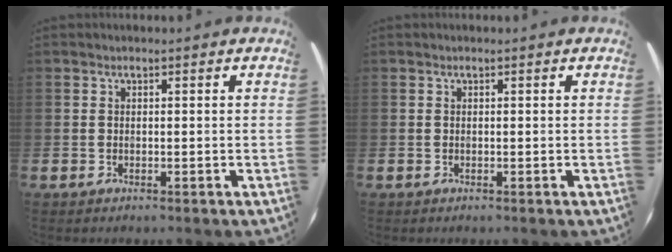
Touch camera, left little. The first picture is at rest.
{"total": 0.0}